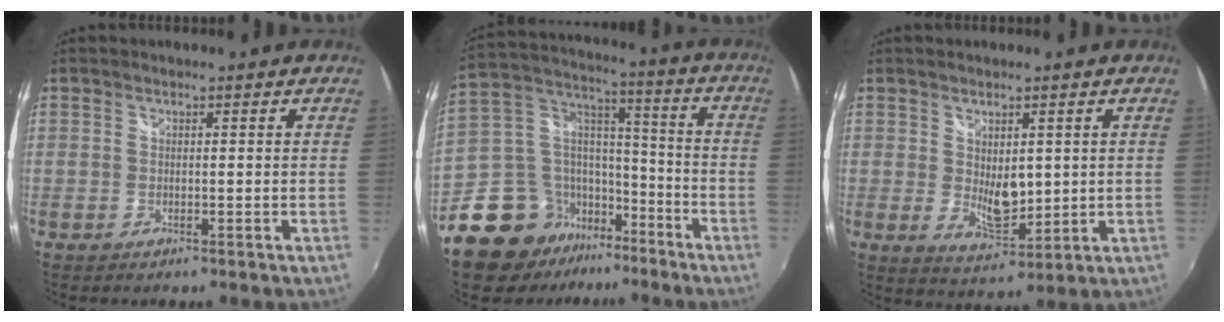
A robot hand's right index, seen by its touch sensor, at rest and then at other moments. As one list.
[{"total": 15.7, "force": [-11.8, 9.4, 4.5], "torque": [-0.109, 0.057, -0.196]}, {"total": 6.3, "force": [1.1, 3.5, 5.1], "torque": [-0.078, -0.013, 0.027]}]